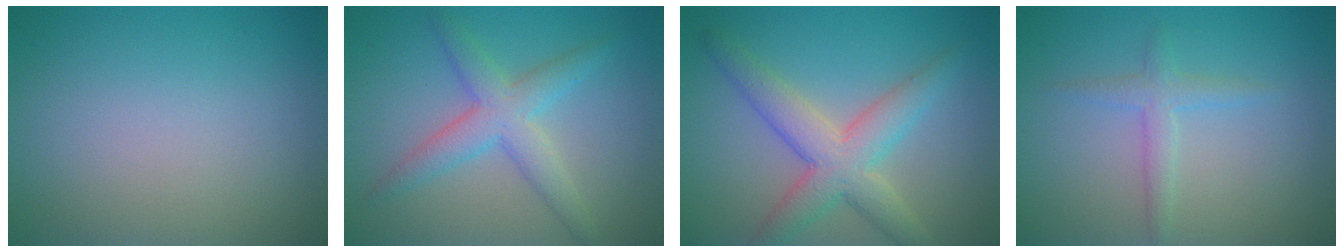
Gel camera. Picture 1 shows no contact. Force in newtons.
{"total": 4.1, "press": 4.1, "slide": 0.0}
{"total": 5.4, "press": 5.3, "slide": 0.2}
{"total": 1.9, "press": 1.9, "slide": 0.2}